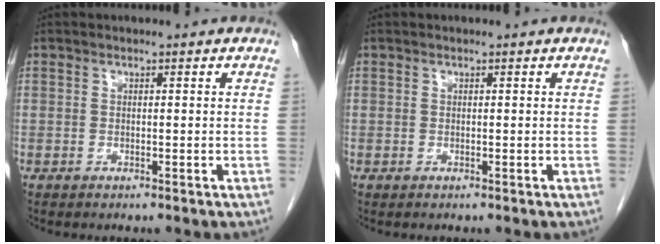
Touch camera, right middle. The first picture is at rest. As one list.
[{"total": 0.0}]